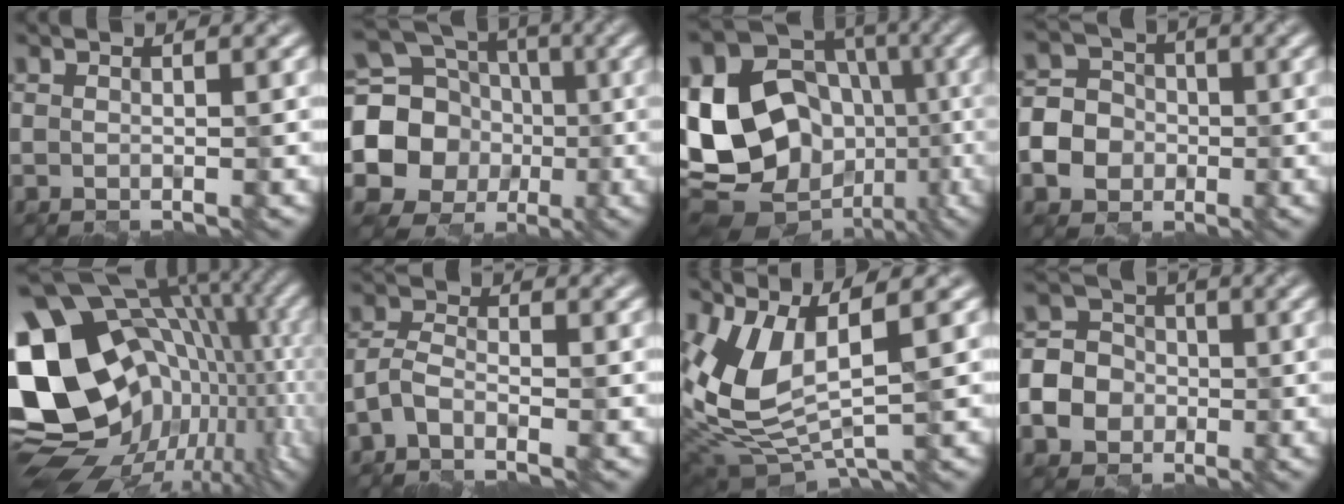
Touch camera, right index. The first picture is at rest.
{"total": 17.4, "force": [-1.8, 16.2, 6.1], "torque": [-0.146, 0.001, -0.058]}
{"total": 18.2, "force": [-3.0, 14.7, 10.3], "torque": [-0.201, -0.001, -0.063]}
{"total": 8.2, "force": [-2.7, 7.3, 2.6], "torque": [-0.063, -0.008, -0.072]}
{"total": 19.6, "force": [-0.9, 13.9, 13.8], "torque": [-0.237, 0.005, -0.001]}
{"total": 2.4, "force": [-1.8, 0.8, 1.5], "torque": [-0.032, 0.009, -0.049]}
{"total": 6.8, "force": [1.9, 2.5, 6.0], "torque": [-0.137, -0.007, 0.044]}
{"total": 8.1, "force": [-2.7, 7.2, 2.6], "torque": [-0.062, -0.007, -0.071]}